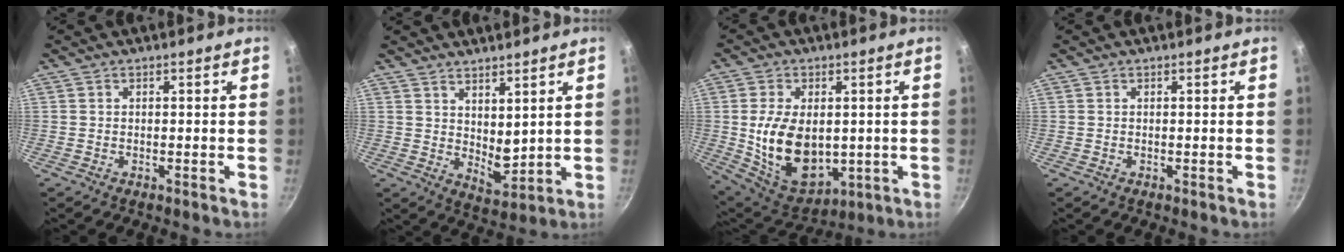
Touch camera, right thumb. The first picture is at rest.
{"total": 6.2, "force": [3.5, 2.5, 4.4], "torque": [-0.059, -0.036, 0.064]}
{"total": 15.8, "force": [0.2, 10.3, 11.9], "torque": [-0.183, -0.020, 0.028]}
{"total": 0.0}